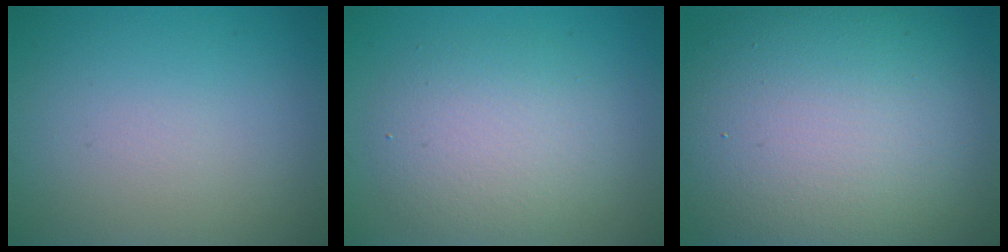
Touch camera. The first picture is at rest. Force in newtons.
{"total": 4.8, "press": 4.7, "slide": 0.3}
{"total": 15.2, "press": 15.2, "slide": 1.1}